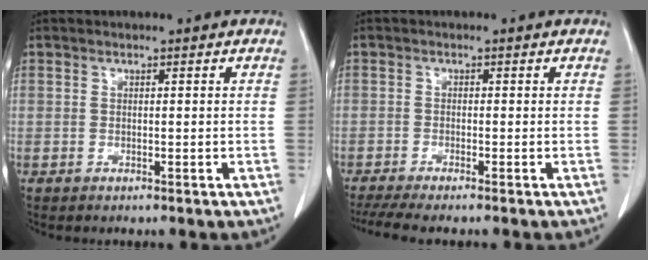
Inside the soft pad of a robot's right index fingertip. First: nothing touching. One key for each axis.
{"total": 5.5, "fx": -4.6, "fy": 0.1, "fz": 3.1, "tx": -0.045, "ty": -0.012, "tz": -0.077}